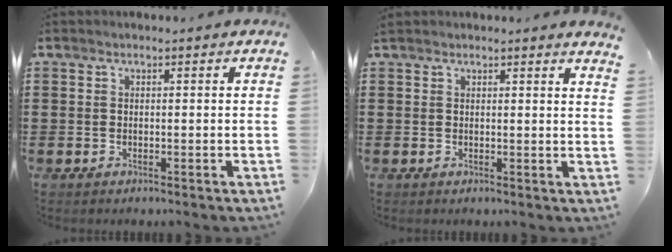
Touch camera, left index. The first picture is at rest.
{"total": 1.6, "force": [1.5, -0.2, 0.5], "torque": [-0.013, -0.002, 0.028]}